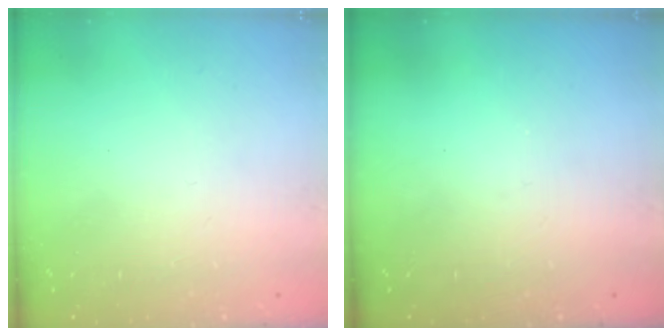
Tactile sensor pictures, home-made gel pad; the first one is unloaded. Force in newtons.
{"total": 0.0}